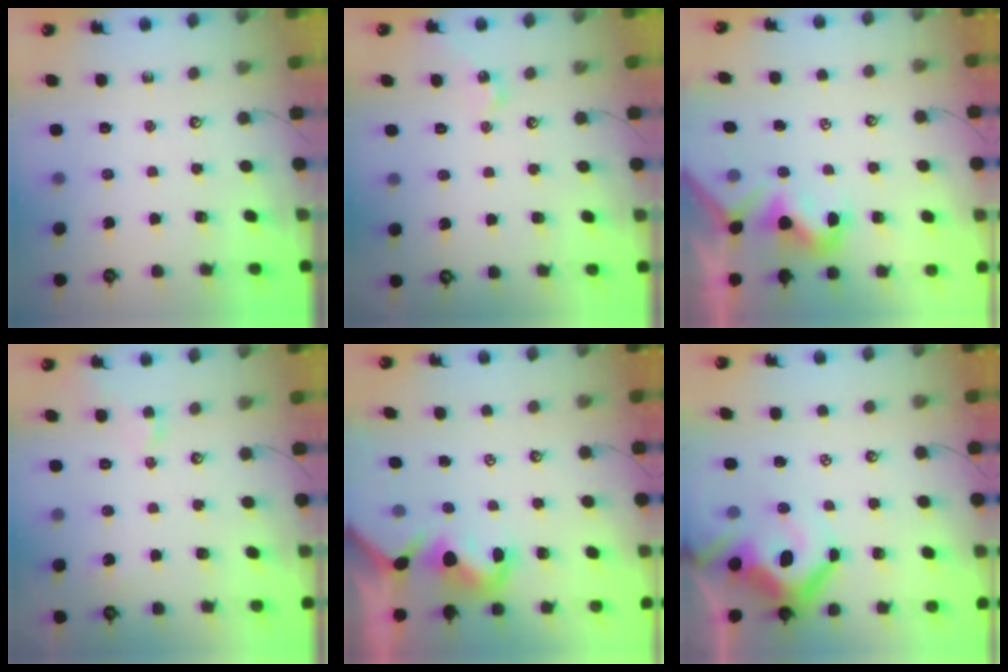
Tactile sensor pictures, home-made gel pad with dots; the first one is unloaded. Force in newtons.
{"total": 5.5, "press": 5.5, "slide": 0.0}
{"total": 0.7, "press": 0.5, "slide": 0.6}
{"total": 0.5, "press": 0.2, "slide": 0.5}
{"total": 1.5, "press": 1.2, "slide": 0.9}
{"total": 11.4, "press": 11.3, "slide": 1.8}